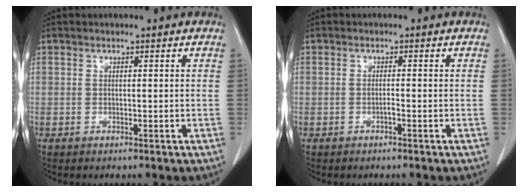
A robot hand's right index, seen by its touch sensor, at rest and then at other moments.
{"total": 0.7, "force": [-0.4, 0.0, 0.5], "torque": [-0.011, 0.001, -0.008]}